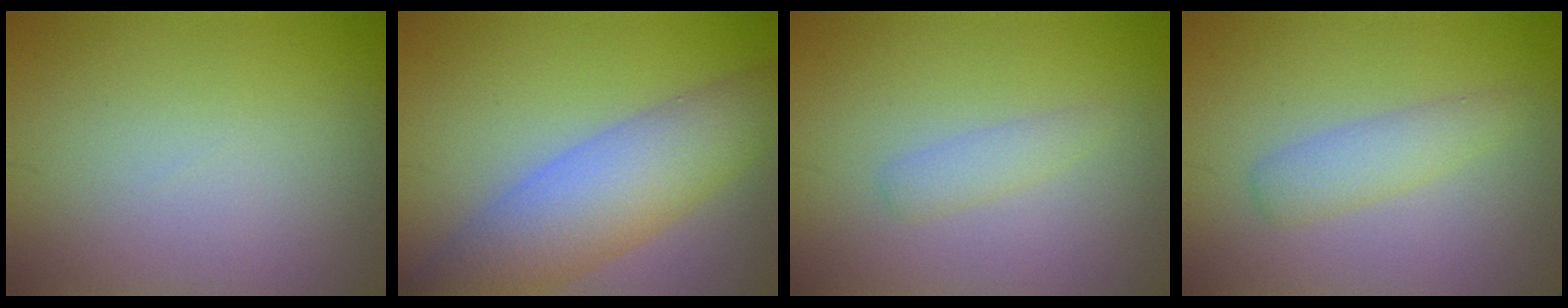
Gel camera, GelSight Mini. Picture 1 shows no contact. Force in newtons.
{"total": 7.5, "press": 7.5, "slide": 0.3}
{"total": 1.4, "press": 1.4, "slide": 0.0}
{"total": 2.4, "press": 2.4, "slide": 0.0}